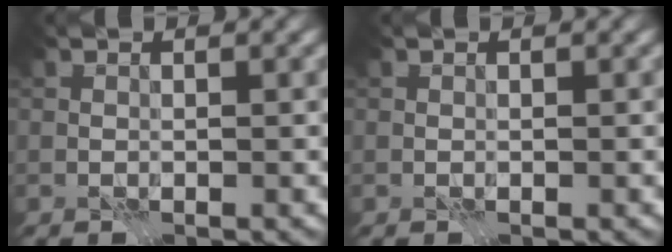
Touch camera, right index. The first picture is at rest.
{"total": 0.0}